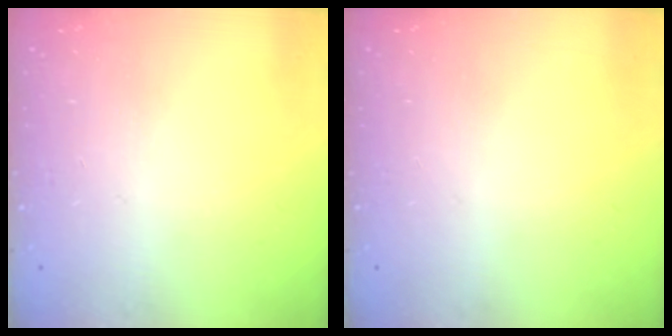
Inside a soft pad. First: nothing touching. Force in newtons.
{"total": 0.0}